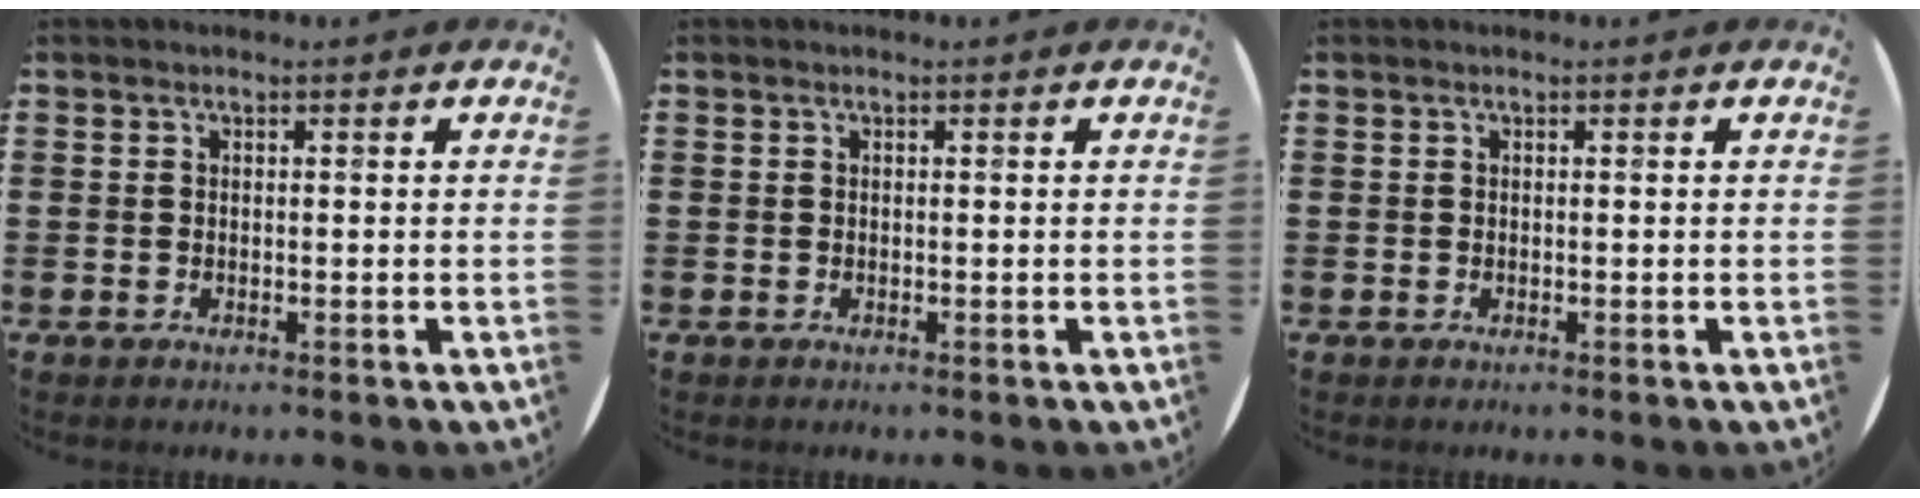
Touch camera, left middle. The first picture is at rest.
{"total": 0.0}
{"total": 0.0}